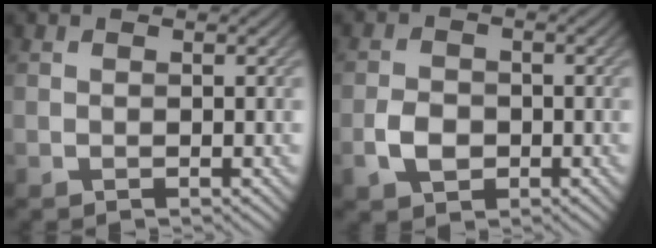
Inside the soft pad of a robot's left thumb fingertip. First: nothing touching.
{"total": 3.5, "force": [-1.2, 2.5, 2.1], "torque": [-0.047, -0.003, -0.027]}